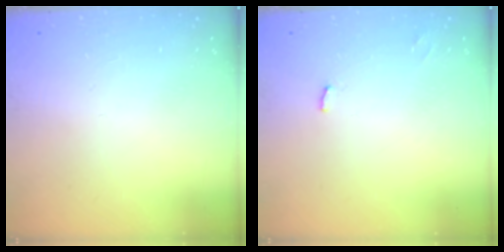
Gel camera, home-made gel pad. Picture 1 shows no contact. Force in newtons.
{"total": 3.1, "press": 3.1, "slide": 0.2}